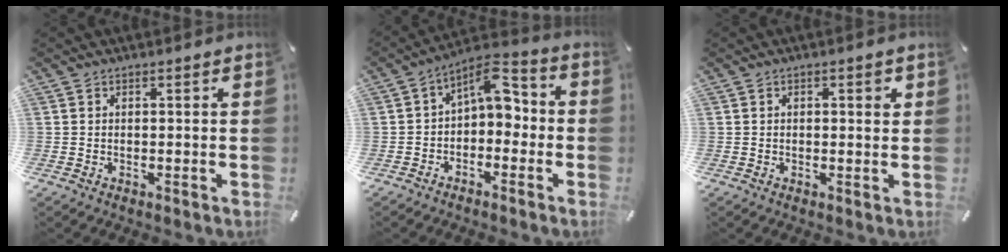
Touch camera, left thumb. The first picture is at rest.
{"total": 7.3, "force": [1.2, 4.7, 5.4], "torque": [-0.075, -0.013, 0.015]}
{"total": 2.0, "force": [0.5, 0.8, 1.7], "torque": [-0.019, 0.001, 0.003]}